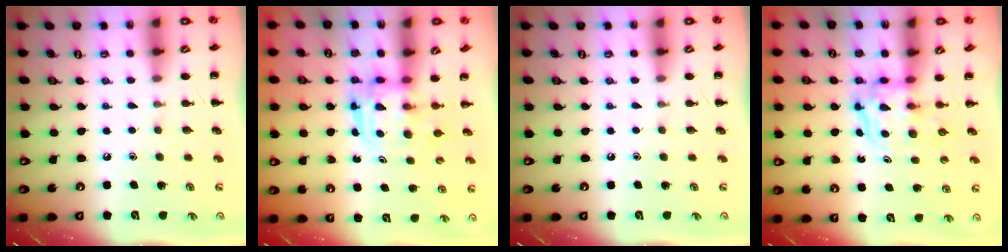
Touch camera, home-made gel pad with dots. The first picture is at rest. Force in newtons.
{"total": 3.3, "press": 3.3, "slide": 0.2}
{"total": 0.0}
{"total": 3.4, "press": 3.4, "slide": 0.2}